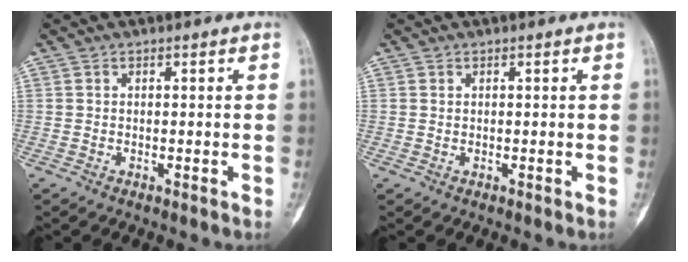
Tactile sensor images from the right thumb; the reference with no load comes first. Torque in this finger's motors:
{"motor_torque": [-0.03, -0.30, 0.05, 0.20, -0.02]}